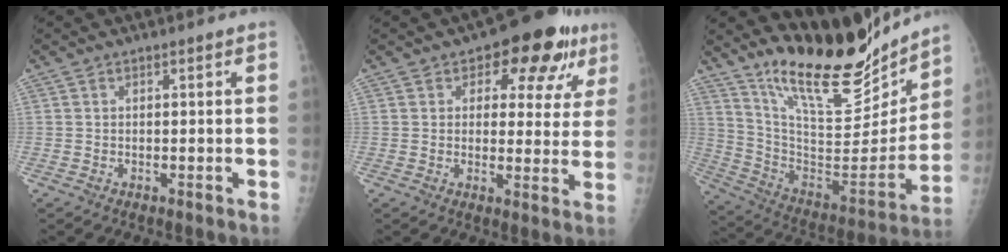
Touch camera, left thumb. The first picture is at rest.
{"total": 12.0, "force": [6.1, 6.7, 7.8], "torque": [-0.044, -0.014, 0.075]}
{"total": 25.5, "force": [20.3, 7.5, 13.5], "torque": [-0.179, -0.115, 0.334]}